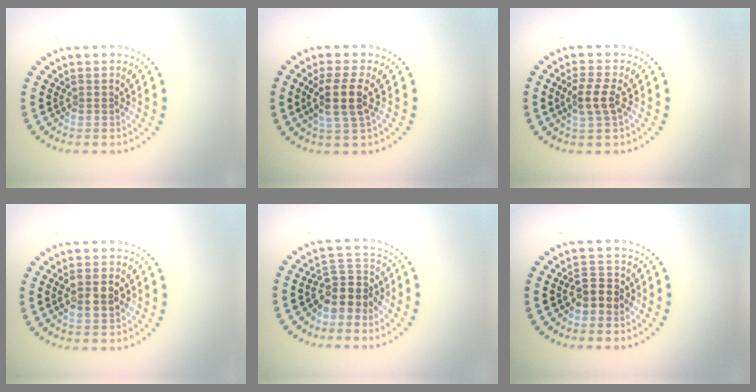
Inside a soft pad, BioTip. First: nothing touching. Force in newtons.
{"total": 3.3, "press": 2.9, "slide": 1.7}
{"total": 2.7, "press": 2.6, "slide": 0.7}
{"total": 3.3, "press": 3.2, "slide": 0.4}
{"total": 3.8, "press": 3.5, "slide": 1.6}
{"total": 2.4, "press": 2.3, "slide": 0.7}